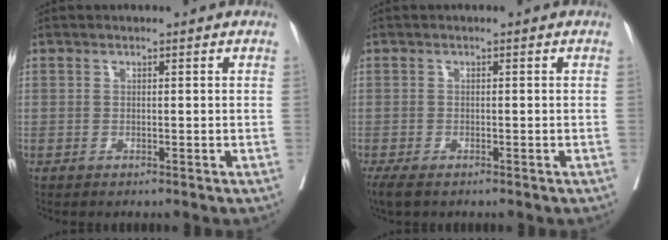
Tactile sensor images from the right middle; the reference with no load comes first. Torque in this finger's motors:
{"motor_torque": [0.76, -0.90, 0.23, 0.04]}